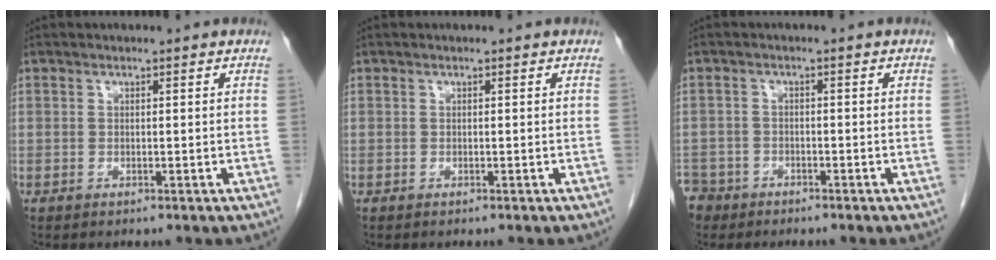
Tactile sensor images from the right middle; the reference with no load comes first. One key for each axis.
{"total": 0.0}
{"total": 4.5, "fx": -3.6, "fy": 2.7, "fz": -0.3, "tx": 0.004, "ty": 0.002, "tz": -0.071}